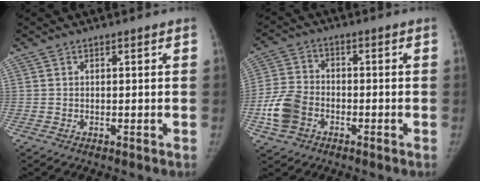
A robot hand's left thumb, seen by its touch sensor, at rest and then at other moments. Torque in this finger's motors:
{"motor_torque": [-0.32, 2.02, 0.20, -0.12, 0.28]}